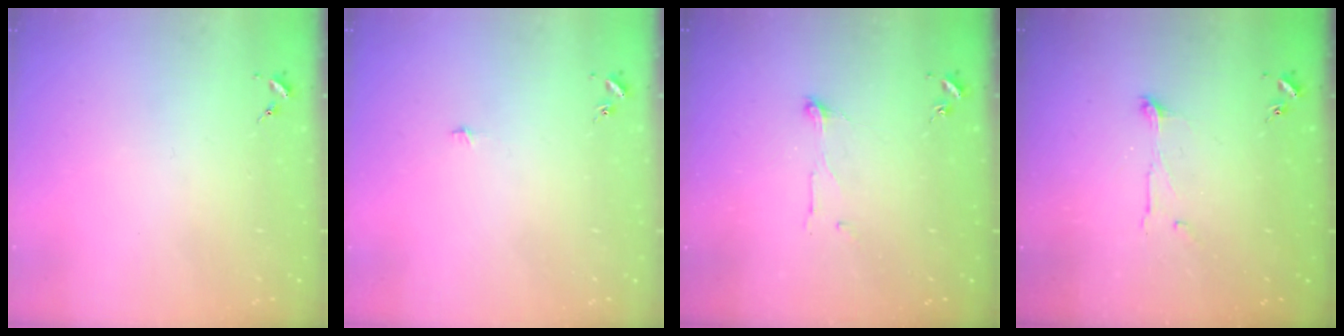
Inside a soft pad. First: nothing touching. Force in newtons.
{"total": 2.6, "press": 2.6, "slide": 0.2}
{"total": 3.8, "press": 3.8, "slide": 0.3}
{"total": 5.8, "press": 5.8, "slide": 0.5}